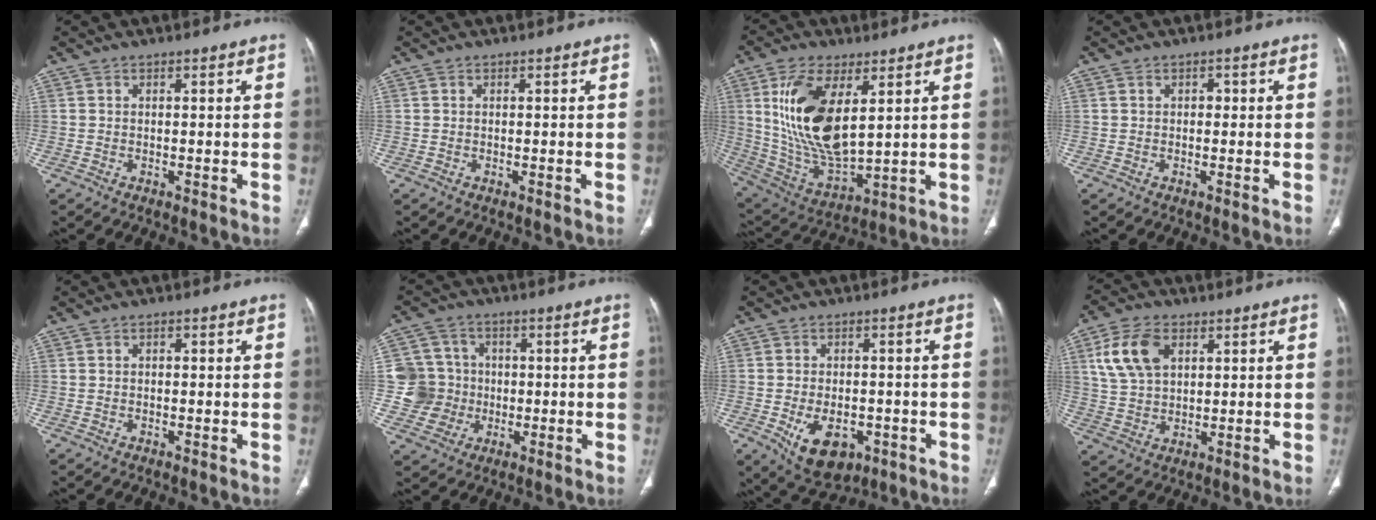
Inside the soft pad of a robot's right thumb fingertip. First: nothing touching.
{"total": 0.0}
{"total": 18.5, "force": [5.3, 8.6, 15.5], "torque": [-0.297, -0.026, 0.117]}
{"total": 0.9, "force": [0.1, 0.7, 0.6], "torque": [-0.004, 0.003, -0.001]}
{"total": 0.7, "force": [0.1, 0.5, 0.5], "torque": [-0.005, 0.003, 0.000]}
{"total": 9.5, "force": [-0.6, 9.3, 1.6], "torque": [0.004, 0.016, -0.010]}
{"total": 10.3, "force": [-3.9, 6.5, 7.1], "torque": [-0.098, 0.007, -0.043]}
{"total": 10.3, "force": [3.8, 6.5, 7.0], "torque": [-0.129, -0.002, 0.077]}